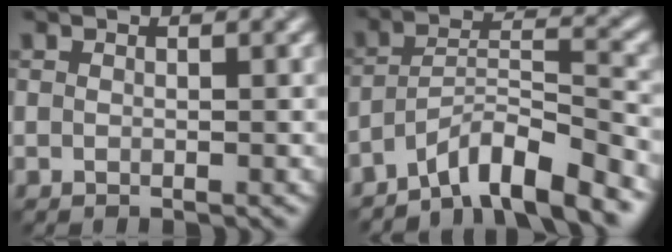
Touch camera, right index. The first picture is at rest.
{"total": 6.5, "force": [-5.2, 0.8, 3.8], "torque": [-0.057, 0.009, -0.093]}